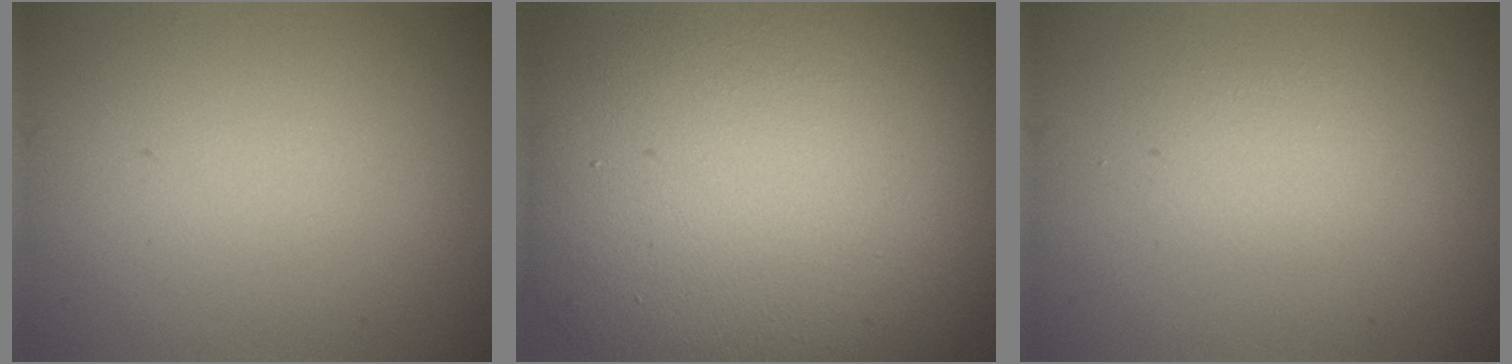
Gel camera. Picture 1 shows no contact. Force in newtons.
{"total": 19.4, "press": 19.4, "slide": 0.6}
{"total": 1.2, "press": 1.2, "slide": 0.1}